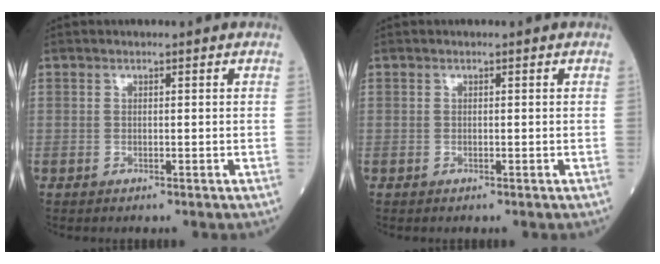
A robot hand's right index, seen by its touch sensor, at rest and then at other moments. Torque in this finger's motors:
{"motor_torque": [0.14, -0.08, -0.02, -0.01]}